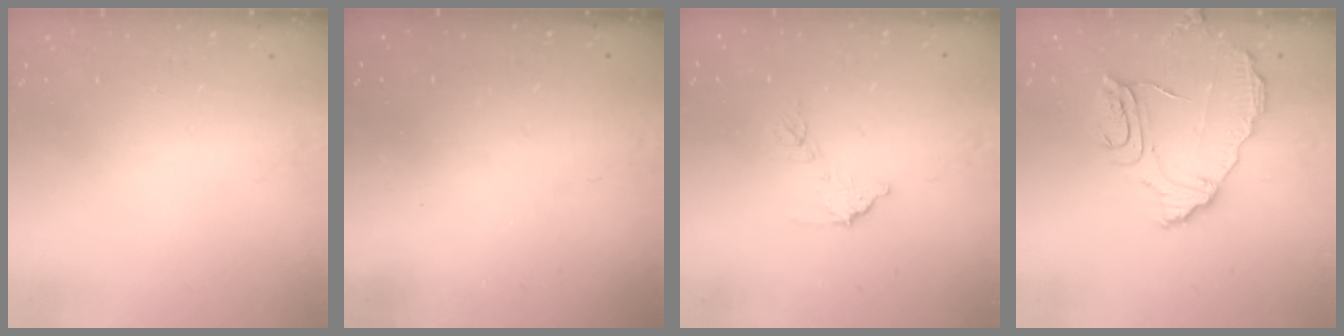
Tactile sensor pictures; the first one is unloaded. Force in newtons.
{"total": 3.2, "press": 3.2, "slide": 0.1}
{"total": 7.2, "press": 7.2, "slide": 0.3}
{"total": 9.6, "press": 9.6, "slide": 0.2}